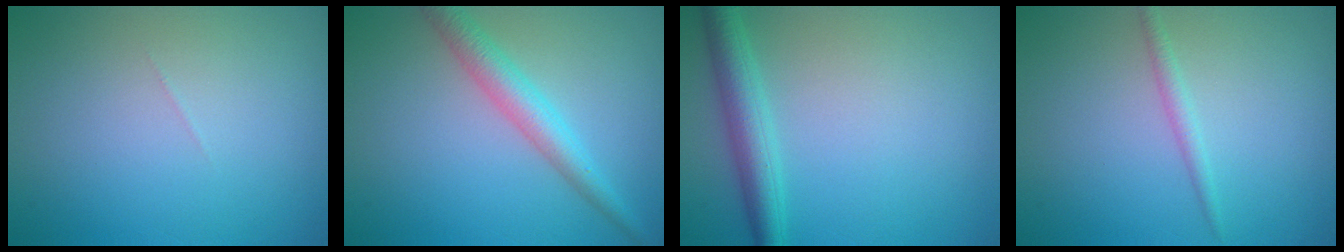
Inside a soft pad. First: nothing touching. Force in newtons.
{"total": 3.5, "press": 3.5, "slide": 0.1}
{"total": 3.5, "press": 3.5, "slide": 0.1}
{"total": 1.2, "press": 1.2, "slide": 0.1}